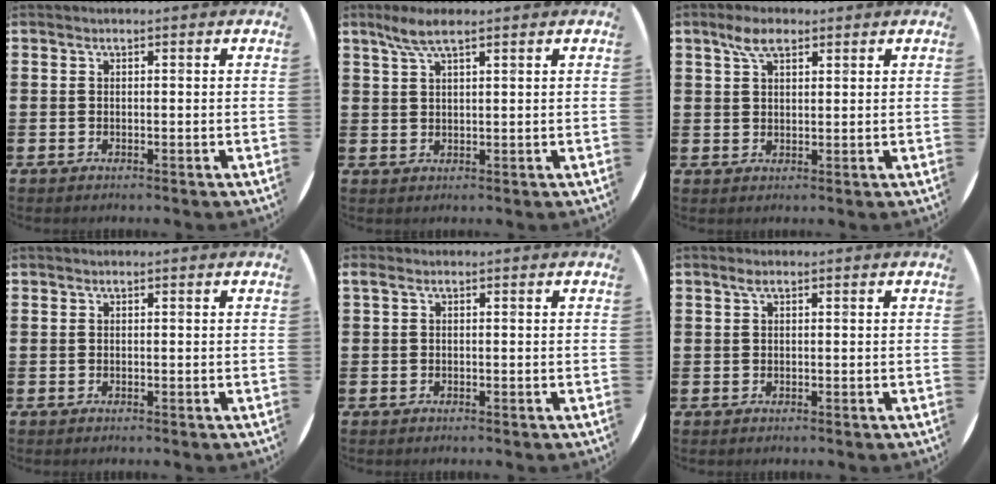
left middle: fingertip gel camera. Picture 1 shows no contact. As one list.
[{"total": 3.6, "force": [2.6, 0.5, 2.5], "torque": [-0.054, 0.006, 0.046]}, {"total": 4.2, "force": [2.8, 1.8, 2.5], "torque": [-0.047, 0.005, 0.049]}, {"total": 0.0}, {"total": 0.0}, {"total": 0.8, "force": [0.4, 0.3, 0.6], "torque": [-0.013, 0.003, 0.006]}]